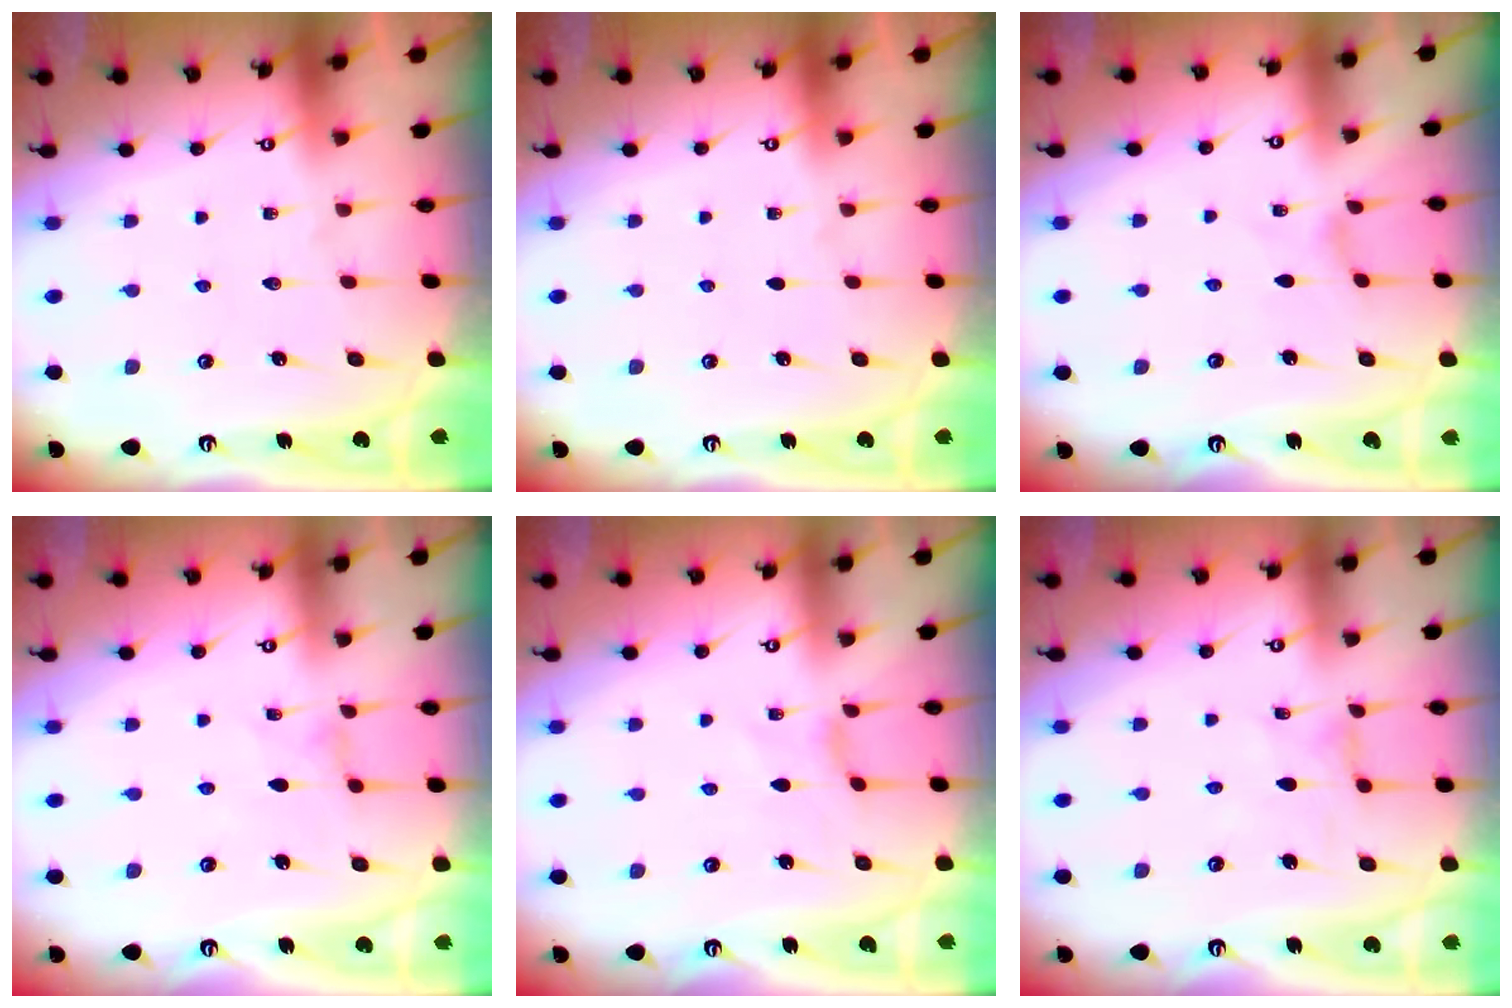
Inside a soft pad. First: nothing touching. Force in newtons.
{"total": 0.0}
{"total": 0.0}
{"total": 0.0}
{"total": 1.2, "press": 1.1, "slide": 0.4}
{"total": 1.7, "press": 1.6, "slide": 0.1}